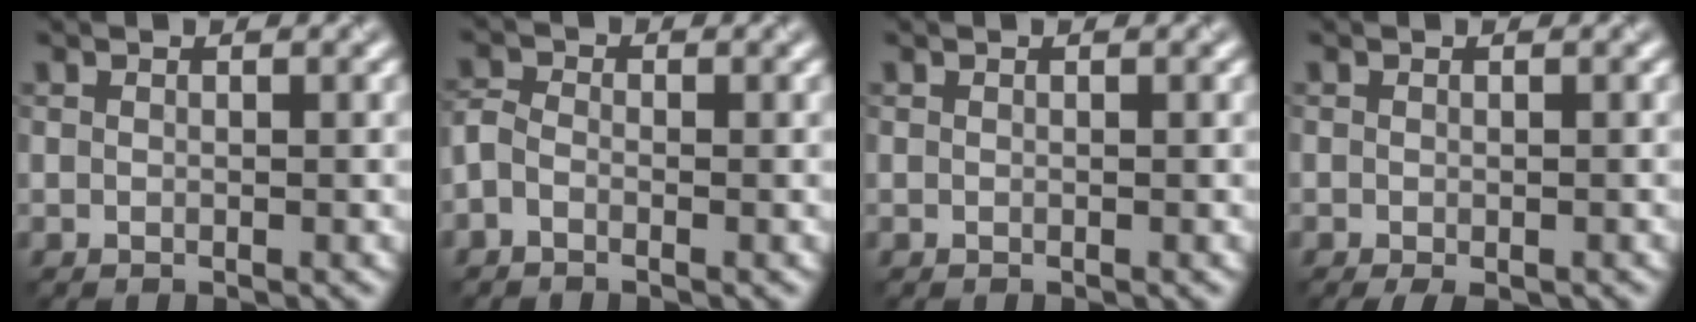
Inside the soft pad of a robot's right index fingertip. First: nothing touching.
{"total": 1.8, "force": [-0.9, 1.1, 1.0], "torque": [-0.023, 0.000, -0.025]}
{"total": 0.0}
{"total": 1.8, "force": [-1.1, 0.6, 1.2], "torque": [-0.021, -0.004, -0.012]}